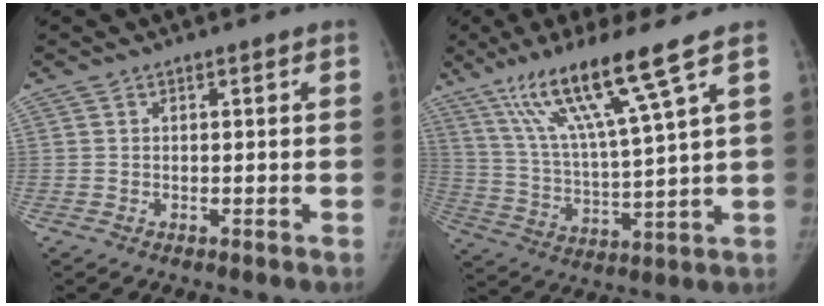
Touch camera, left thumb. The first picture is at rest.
{"total": 15.7, "force": [9.4, -0.2, 12.5], "torque": [-0.231, -0.039, 0.178]}